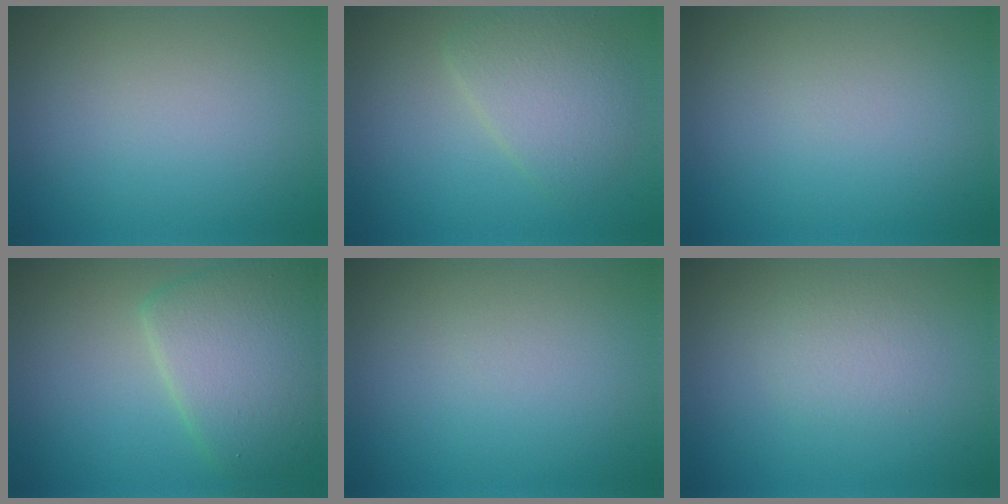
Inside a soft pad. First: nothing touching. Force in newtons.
{"total": 3.5, "press": 3.5, "slide": 0.1}
{"total": 0.0}
{"total": 6.2, "press": 6.2, "slide": 0.2}
{"total": 0.0}
{"total": 1.6, "press": 1.6, "slide": 0.1}